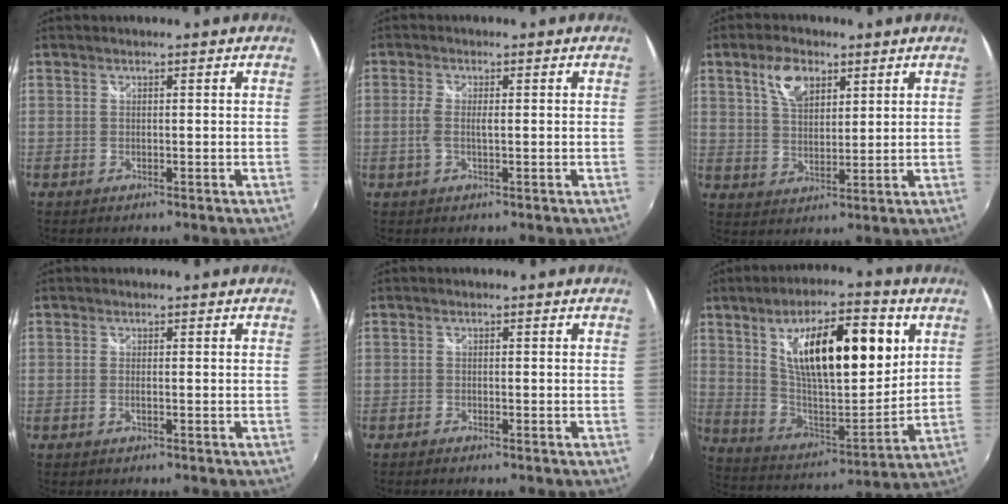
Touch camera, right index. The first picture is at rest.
{"total": 3.0, "force": [-0.2, 0.9, 2.9], "torque": [-0.063, -0.001, -0.005]}
{"total": 7.3, "force": [3.8, 3.9, 4.8], "torque": [-0.088, 0.013, 0.070]}
{"total": 1.1, "force": [-0.3, 0.1, 1.0], "torque": [-0.019, 0.000, -0.007]}
{"total": 1.0, "force": [-0.8, 0.3, 0.4], "torque": [-0.013, -0.003, -0.018]}
{"total": 22.3, "force": [7.9, 8.3, 19.0], "torque": [-0.311, 0.004, 0.139]}